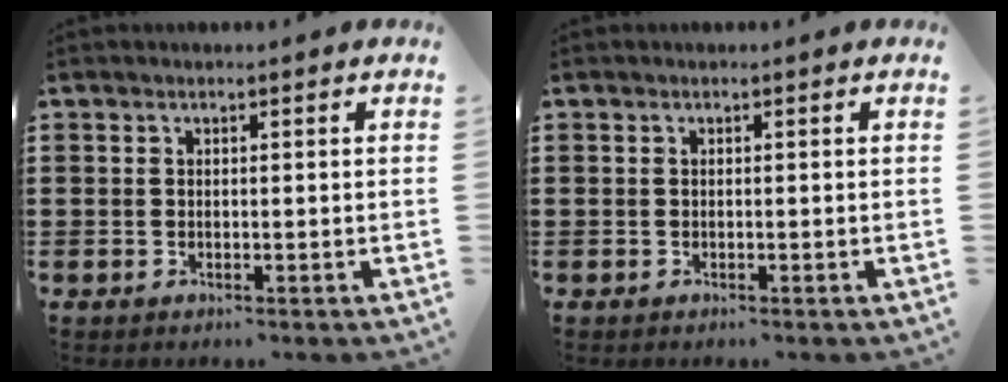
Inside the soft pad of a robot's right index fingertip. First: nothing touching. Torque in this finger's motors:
{"motor_torque": [0.00, -0.01, 0.00, -0.02]}